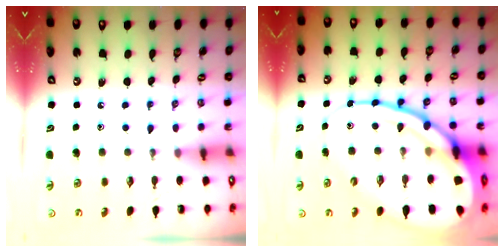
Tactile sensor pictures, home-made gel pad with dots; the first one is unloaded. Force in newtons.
{"total": 24.0, "press": 23.9, "slide": 2.4}